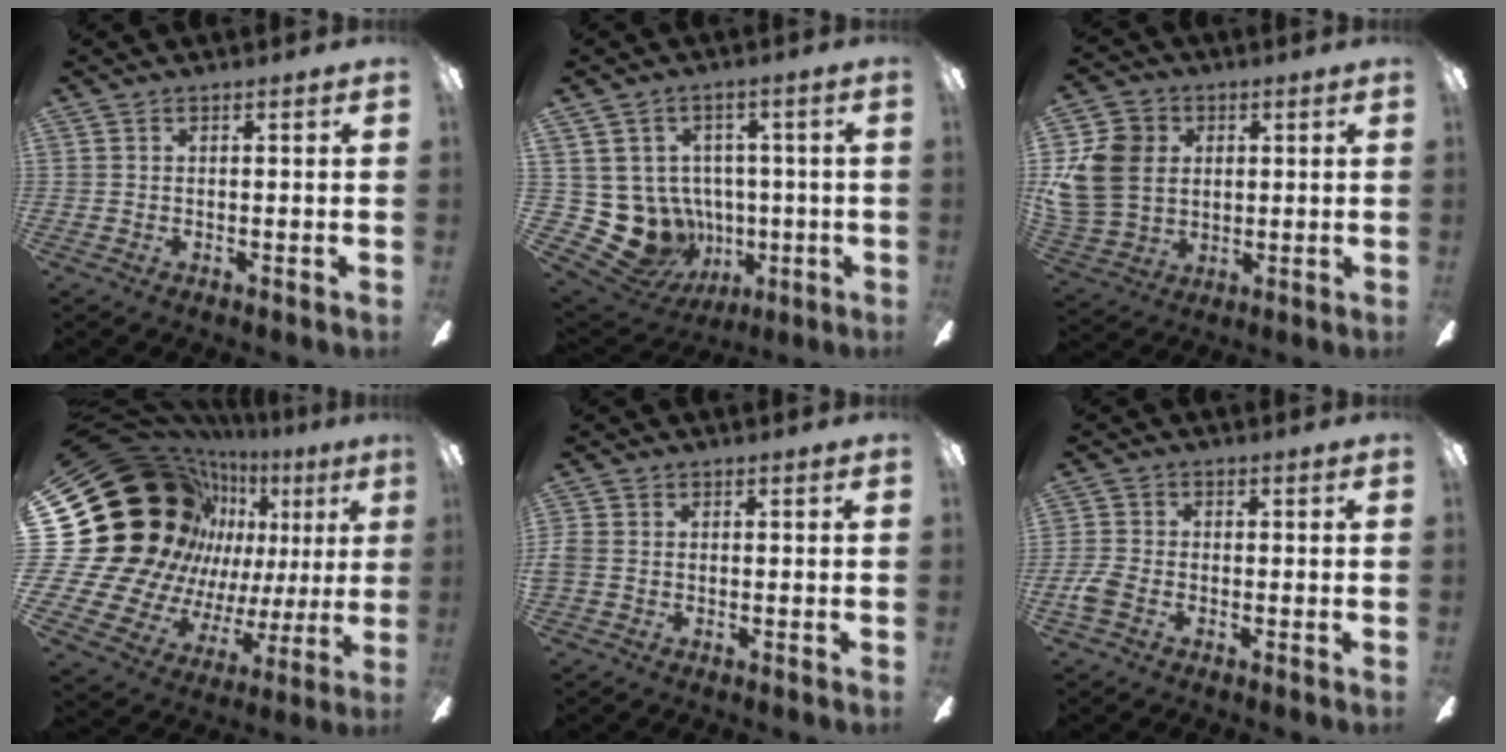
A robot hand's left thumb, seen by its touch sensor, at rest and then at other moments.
{"total": 11.8, "force": [-2.3, 10.9, 3.8], "torque": [-0.118, -0.007, -0.021]}
{"total": 13.6, "force": [2.4, 11.7, 6.6], "torque": [-0.169, 0.013, 0.051]}
{"total": 32.0, "force": [10.1, 24.6, 17.7], "torque": [-0.335, -0.111, 0.262]}
{"total": 2.1, "force": [-0.6, 1.3, 1.5], "torque": [-0.033, 0.003, -0.013]}
{"total": 4.0, "force": [-1.8, 2.5, 2.6], "torque": [-0.052, 0.008, -0.033]}